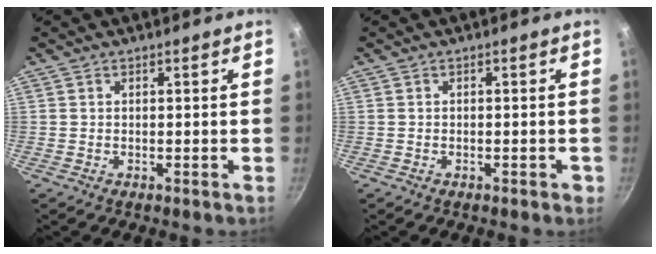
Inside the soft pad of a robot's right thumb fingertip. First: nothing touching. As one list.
[{"total": 1.1, "force": [-0.5, 0.6, 0.8], "torque": [-0.005, 0.007, -0.006]}]